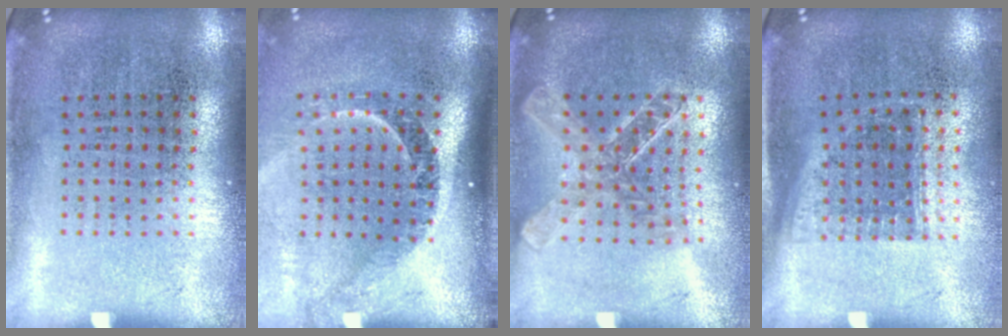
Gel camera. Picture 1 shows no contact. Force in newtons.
{"total": 2.3, "press": 1.6, "slide": 1.6}
{"total": 1.7, "press": 1.5, "slide": 0.8}
{"total": 1.1, "press": 0.8, "slide": 0.8}